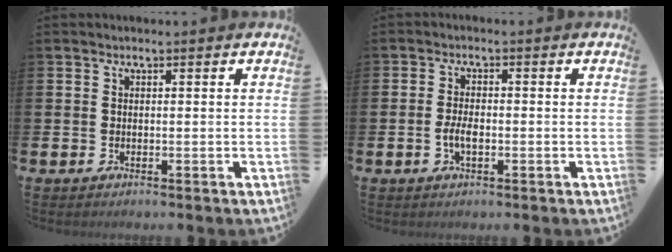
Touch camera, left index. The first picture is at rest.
{"total": 2.6, "force": [-0.6, 1.2, 2.2], "torque": [-0.038, 0.000, -0.012]}